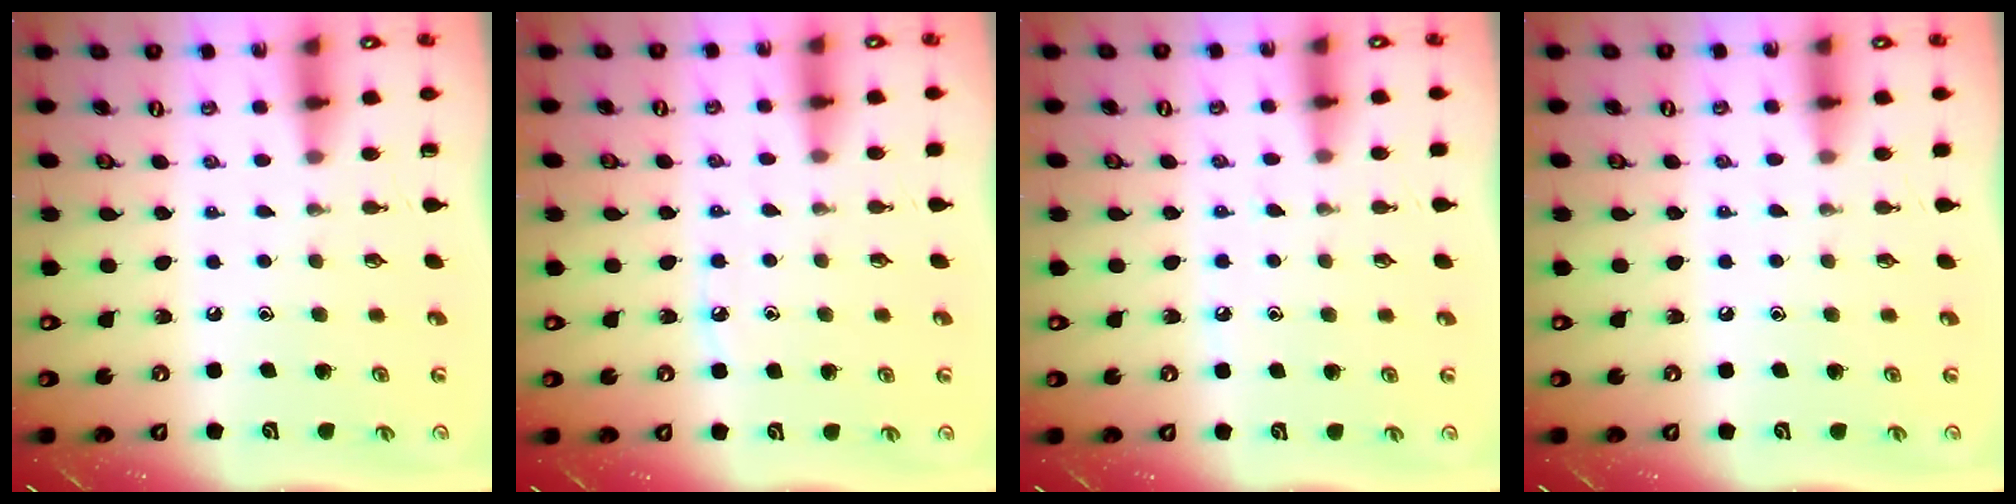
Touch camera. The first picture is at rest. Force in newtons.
{"total": 4.6, "press": 4.6, "slide": 0.7}
{"total": 6.8, "press": 6.7, "slide": 0.8}
{"total": 3.3, "press": 3.2, "slide": 0.5}